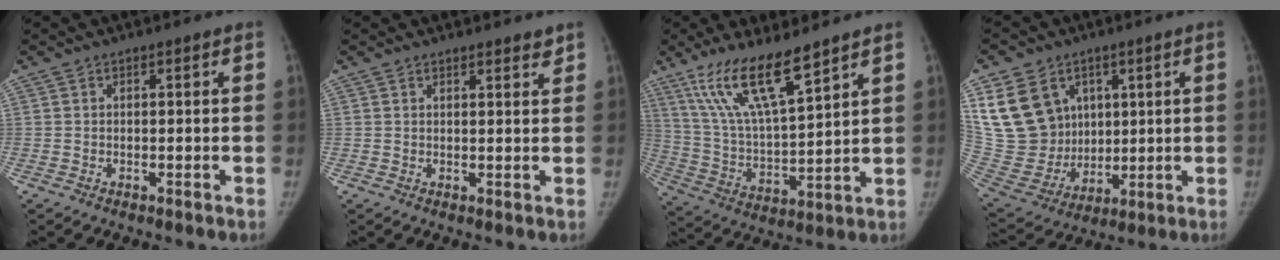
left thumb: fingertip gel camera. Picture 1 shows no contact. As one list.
[{"total": 2.2, "force": [2.0, 0.7, 0.6], "torque": [0.004, -0.012, 0.021]}, {"total": 15.2, "force": [10.5, 3.0, 10.5], "torque": [-0.190, -0.054, 0.215]}, {"total": 18.6, "force": [7.1, 14.7, 9.0], "torque": [-0.158, -0.012, 0.158]}]